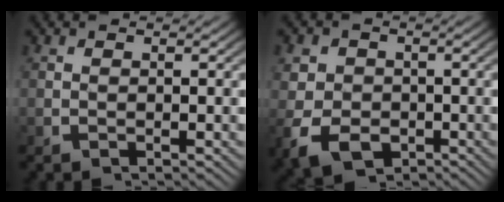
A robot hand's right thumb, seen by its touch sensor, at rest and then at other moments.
{"total": 6.0, "force": [-1.6, 4.6, 3.5], "torque": [-0.072, -0.033, -0.012]}